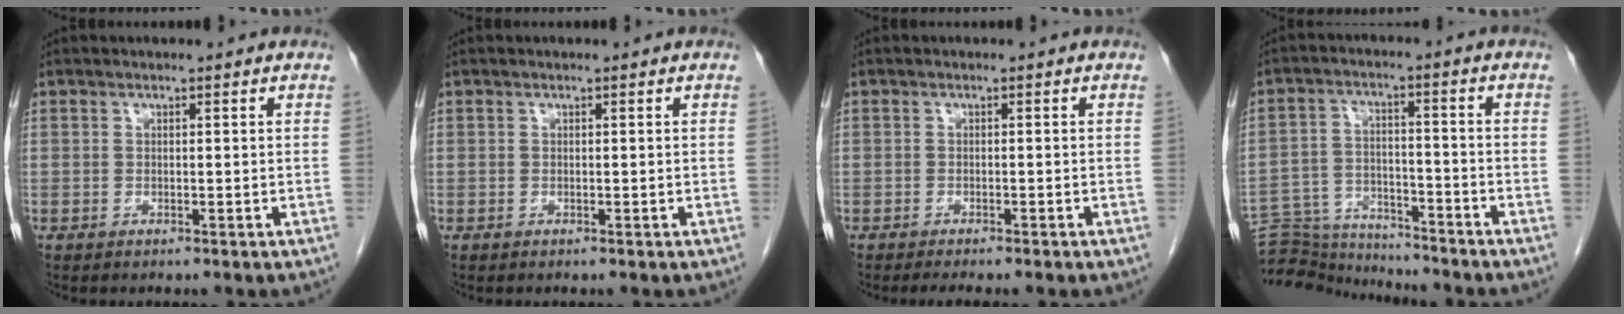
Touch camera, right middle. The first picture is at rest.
{"total": 0.0}
{"total": 4.7, "force": [-3.8, 0.8, 2.6], "torque": [-0.025, -0.007, -0.048]}
{"total": 12.3, "force": [-12.2, 1.5, 1.3], "torque": [-0.023, 0.021, -0.197]}